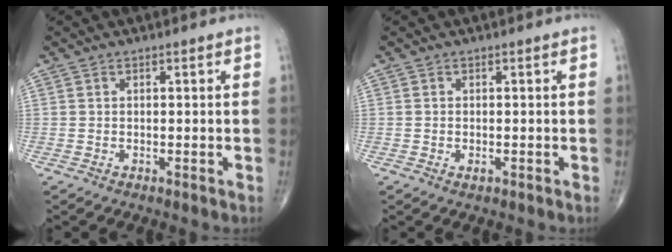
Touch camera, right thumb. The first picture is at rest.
{"total": 0.9, "force": [-0.3, 0.5, 0.6], "torque": [-0.011, -0.001, -0.004]}